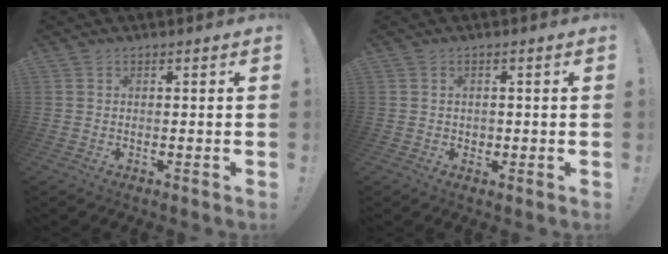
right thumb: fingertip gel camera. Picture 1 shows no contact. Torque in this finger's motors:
{"motor_torque": [-0.33, 0.14, 0.21, -0.25, 0.00]}